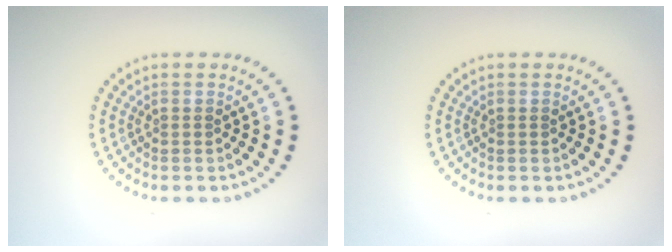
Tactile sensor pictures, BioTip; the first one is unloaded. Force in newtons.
{"total": 0.0}